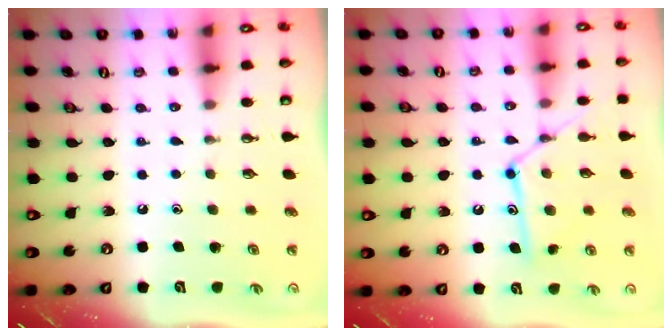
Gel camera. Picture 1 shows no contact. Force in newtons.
{"total": 13.3, "press": 13.3, "slide": 0.7}